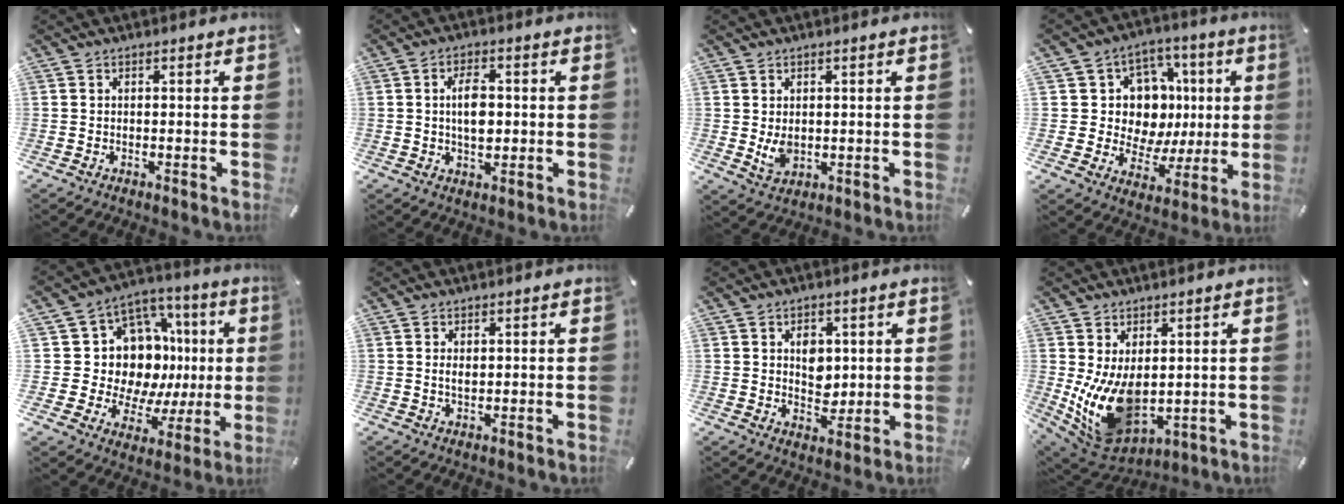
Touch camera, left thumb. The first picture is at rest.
{"total": 6.3, "force": [0.3, 3.6, 5.1], "torque": [-0.099, -0.003, -0.002]}
{"total": 4.4, "force": [0.4, 3.4, 2.7], "torque": [-0.055, -0.005, 0.008]}
{"total": 12.6, "force": [0.9, 12.1, 3.4], "torque": [-0.036, -0.022, 0.034]}
{"total": 15.4, "force": [2.8, 13.0, 7.9], "torque": [-0.123, -0.047, 0.075]}
{"total": 1.5, "force": [0.5, 0.8, 1.3], "torque": [-0.028, 0.001, 0.008]}
{"total": 4.6, "force": [1.0, 3.8, 2.3], "torque": [-0.020, -0.007, 0.012]}
{"total": 13.8, "force": [-0.1, 9.7, 9.8], "torque": [-0.190, -0.020, 0.010]}